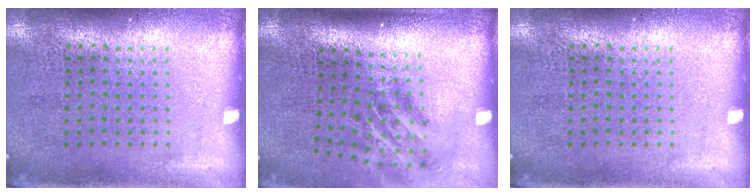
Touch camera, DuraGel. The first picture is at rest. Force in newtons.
{"total": 1.9, "press": 1.2, "slide": 1.5}
{"total": 0.0}